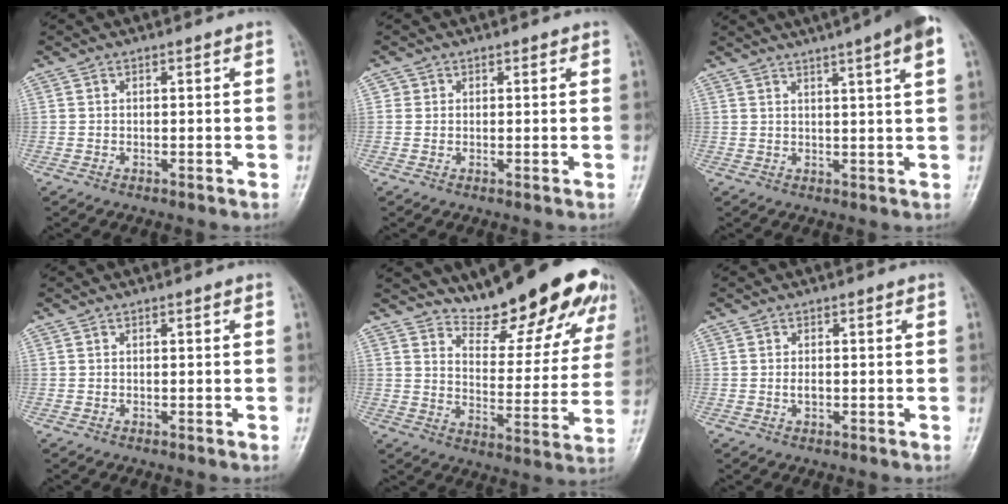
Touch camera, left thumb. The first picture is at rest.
{"total": 1.6, "force": [0.7, 1.5, 0.1], "torque": [0.015, -0.001, 0.004]}
{"total": 11.0, "force": [6.9, 0.6, 8.6], "torque": [-0.123, 0.010, 0.080]}
{"total": 0.0}
{"total": 19.7, "force": [16.8, 5.3, 8.9], "torque": [-0.078, -0.117, 0.226]}
{"total": 1.2, "force": [0.0, 0.7, 1.0], "torque": [-0.014, -0.001, -0.001]}